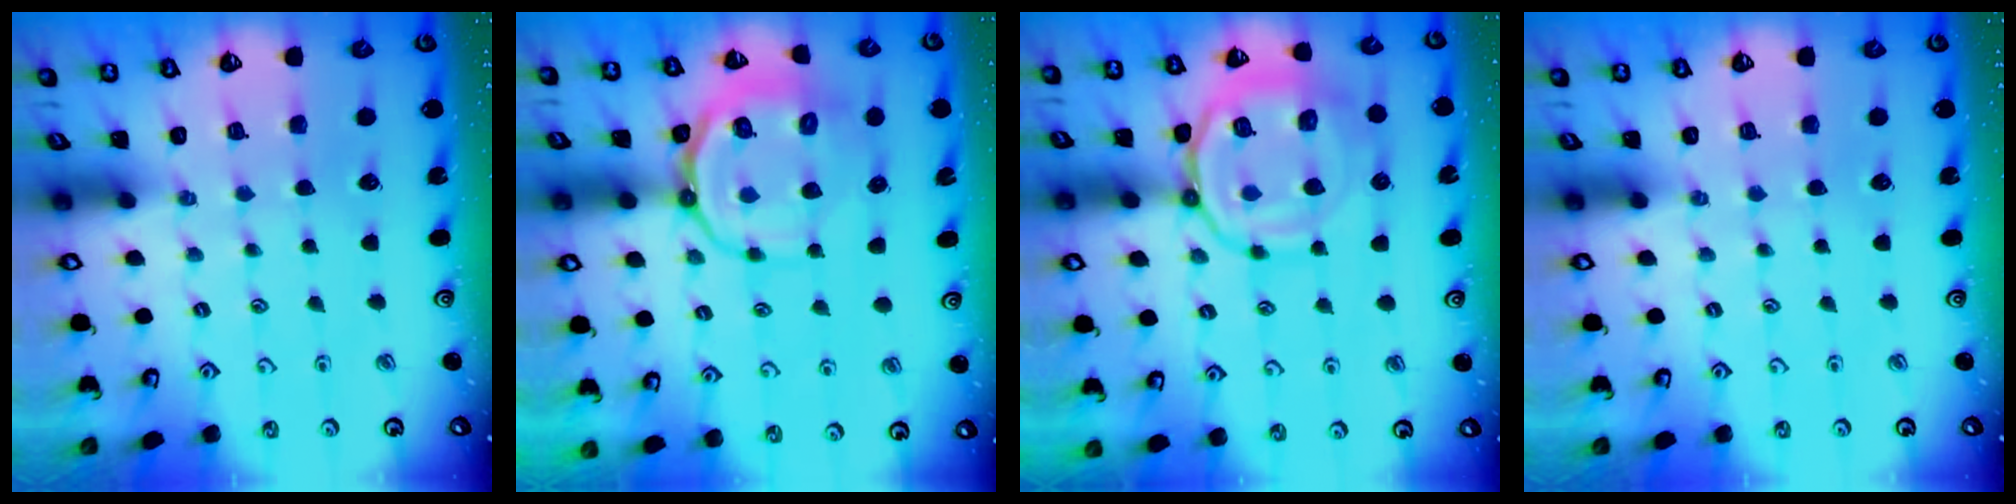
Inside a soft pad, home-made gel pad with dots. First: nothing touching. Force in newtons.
{"total": 12.7, "press": 12.5, "slide": 2.4}
{"total": 15.7, "press": 15.7, "slide": 1.5}
{"total": 0.0}